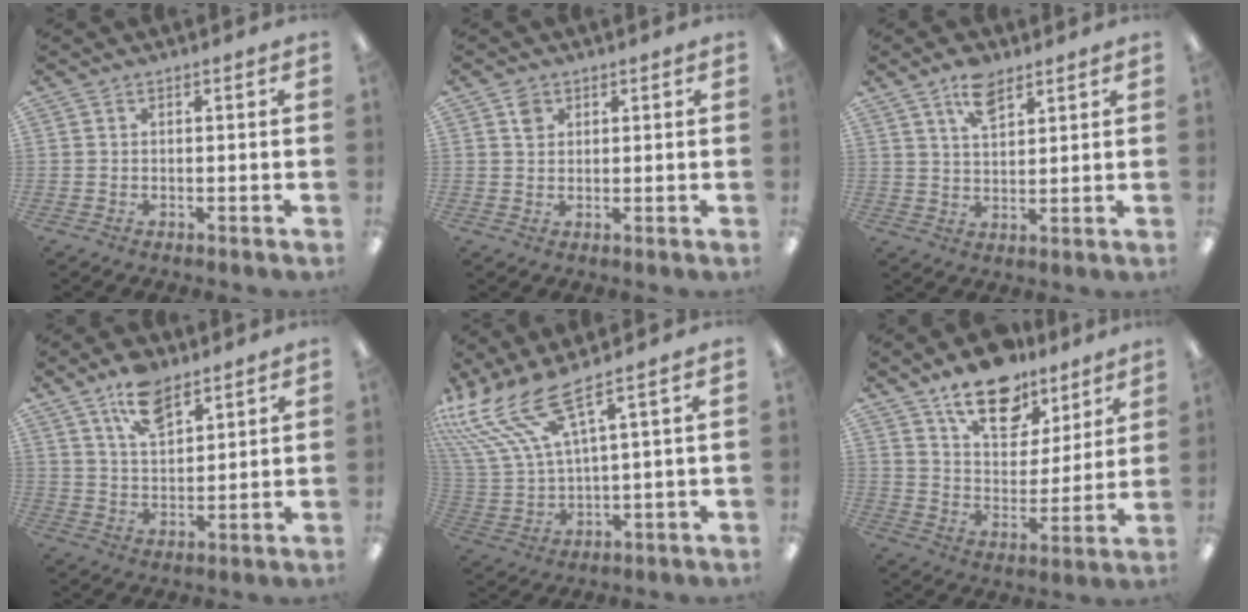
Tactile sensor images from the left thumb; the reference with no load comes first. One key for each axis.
{"total": 3.1, "fx": 1.9, "fy": 2.3, "fz": 0.9, "tx": -0.014, "ty": -0.002, "tz": 0.036}
{"total": 7.5, "fx": 5.0, "fy": 3.6, "fz": 4.3, "tx": -0.072, "ty": -0.016, "tz": 0.089}
{"total": 10.4, "fx": 7.2, "fy": 5.0, "fz": 5.7, "tx": -0.105, "ty": -0.025, "tz": 0.130}
{"total": 15.2, "fx": 9.7, "fy": 4.4, "fz": 10.8, "tx": -0.257, "ty": -0.057, "tz": 0.170}
{"total": 16.8, "fx": 12.0, "fy": 8.7, "fz": 7.8, "tx": -0.123, "ty": -0.067, "tz": 0.212}